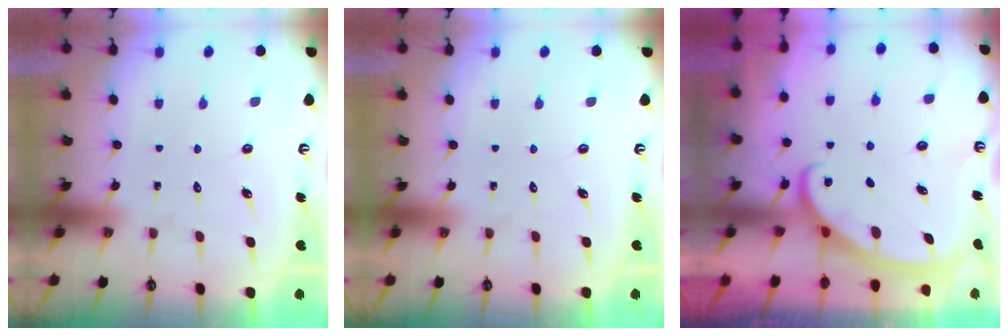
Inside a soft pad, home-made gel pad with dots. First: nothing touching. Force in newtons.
{"total": 0.0}
{"total": 2.6, "press": 2.6, "slide": 0.4}